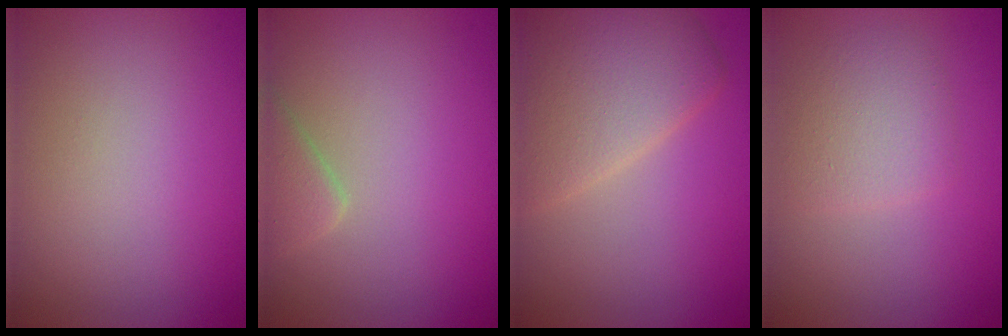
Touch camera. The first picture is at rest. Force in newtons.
{"total": 2.1, "press": 2.1, "slide": 0.1}
{"total": 6.0, "press": 6.0, "slide": 0.3}
{"total": 2.6, "press": 2.6, "slide": 0.1}